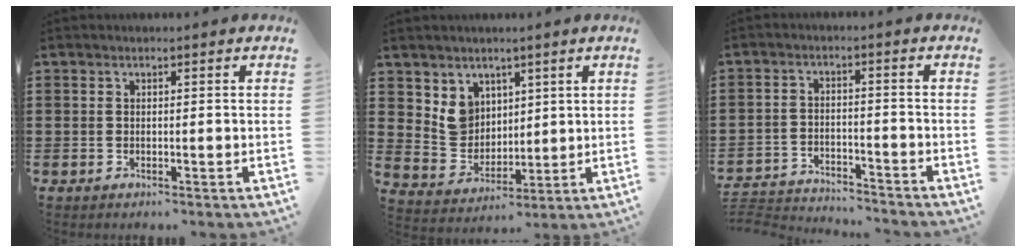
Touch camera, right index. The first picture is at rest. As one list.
[{"total": 6.3, "force": [3.3, 5.2, 1.2], "torque": [-0.054, 0.001, 0.066]}, {"total": 3.8, "force": [-3.7, 0.2, 0.2], "torque": [-0.016, 0.001, -0.082]}]